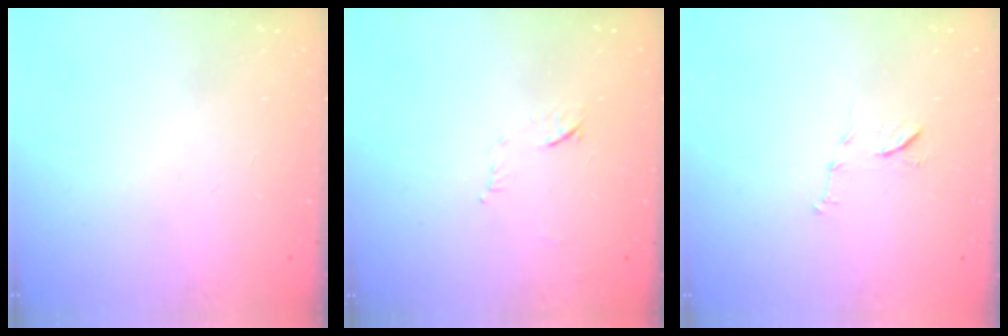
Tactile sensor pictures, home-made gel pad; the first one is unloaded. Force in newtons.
{"total": 7.6, "press": 7.6, "slide": 0.9}
{"total": 7.4, "press": 7.3, "slide": 0.6}